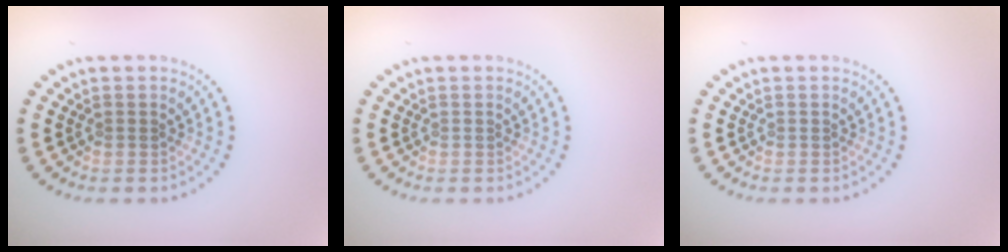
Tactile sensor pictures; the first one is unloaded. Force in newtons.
{"total": 0.0}
{"total": 0.0}